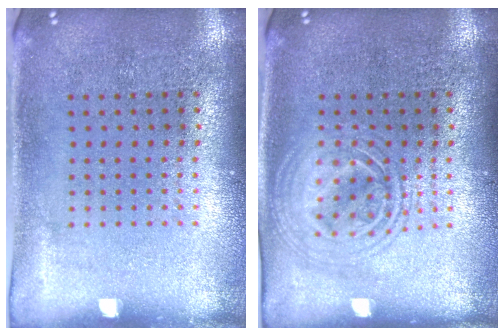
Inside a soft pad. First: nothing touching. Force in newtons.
{"total": 1.7, "press": 1.7, "slide": 0.3}